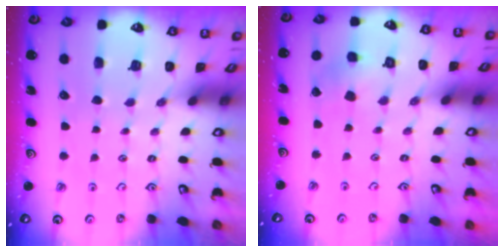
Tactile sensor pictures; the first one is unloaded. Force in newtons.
{"total": 3.8, "press": 3.8, "slide": 0.4}